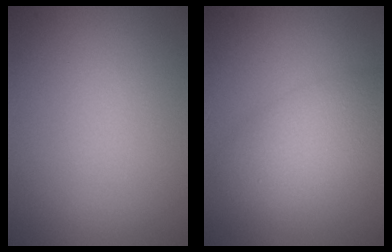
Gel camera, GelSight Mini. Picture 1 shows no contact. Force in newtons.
{"total": 5.1, "press": 5.1, "slide": 0.1}